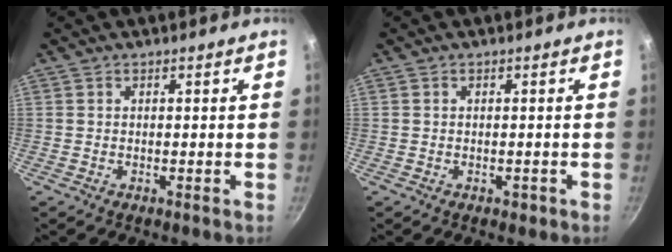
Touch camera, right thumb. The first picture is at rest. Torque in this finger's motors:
{"motor_torque": [-0.03, 0.20, -0.51, 0.21, -0.01]}